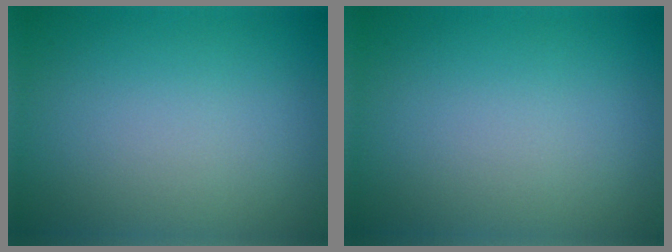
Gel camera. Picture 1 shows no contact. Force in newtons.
{"total": 0.0}